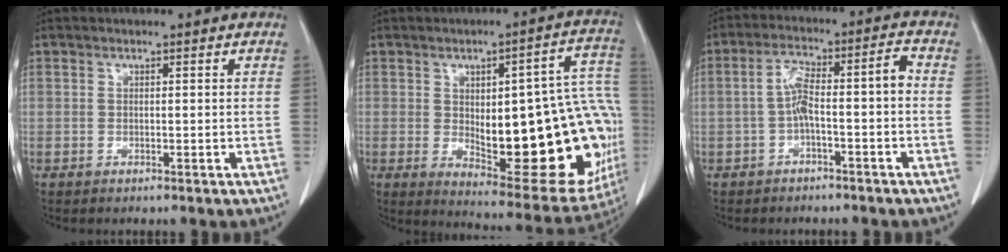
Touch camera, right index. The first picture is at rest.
{"total": 26.5, "force": [-2.3, 8.0, 25.2], "torque": [-0.248, 0.021, -0.003]}
{"total": 7.0, "force": [-1.5, 1.0, 6.7], "torque": [-0.124, 0.036, -0.026]}